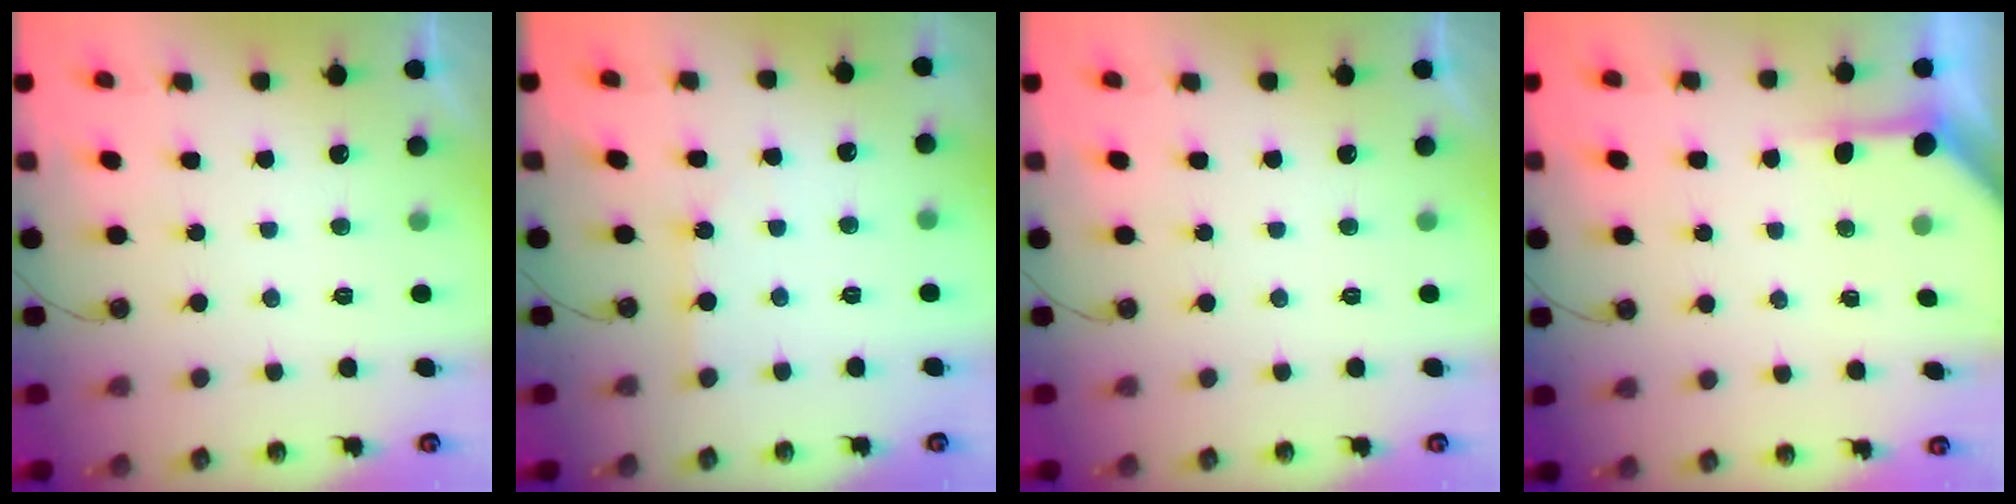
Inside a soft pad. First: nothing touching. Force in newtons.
{"total": 2.9, "press": 2.9, "slide": 0.3}
{"total": 0.0}
{"total": 3.5, "press": 3.5, "slide": 0.3}